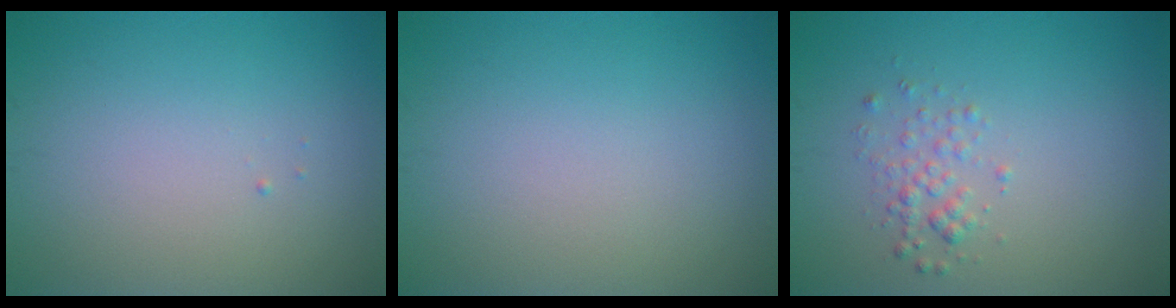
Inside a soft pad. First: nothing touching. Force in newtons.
{"total": 0.0}
{"total": 1.5, "press": 1.5, "slide": 0.1}